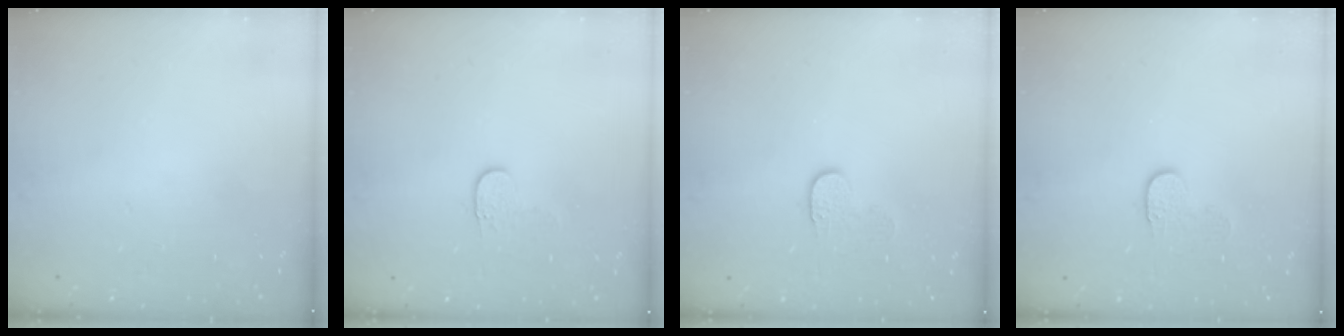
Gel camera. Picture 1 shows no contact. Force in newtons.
{"total": 4.0, "press": 4.0, "slide": 0.5}
{"total": 5.8, "press": 5.8, "slide": 0.5}
{"total": 5.8, "press": 5.8, "slide": 0.5}